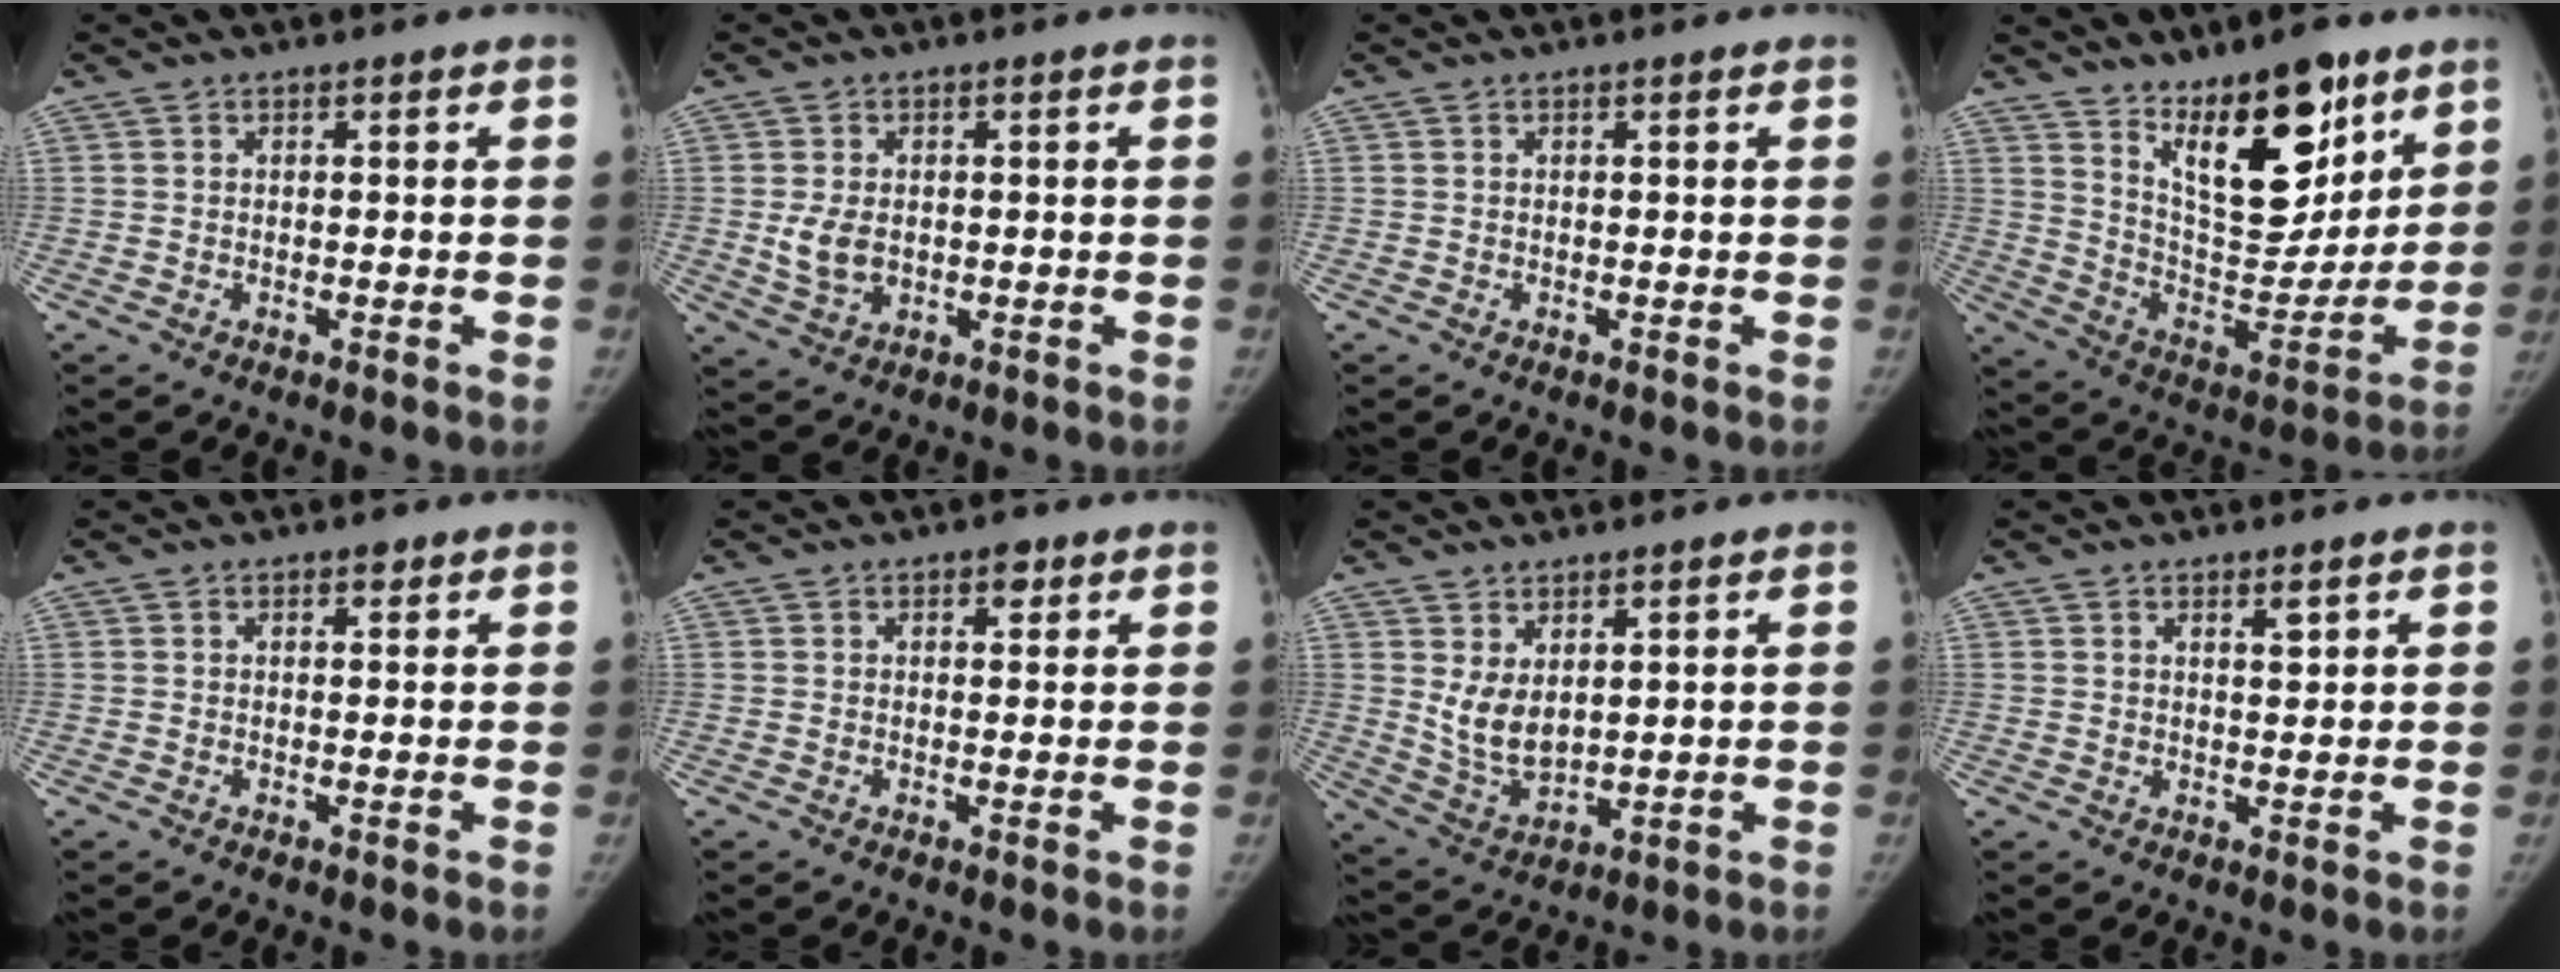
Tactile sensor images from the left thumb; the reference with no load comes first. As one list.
[{"total": 5.3, "force": [-0.1, 3.7, 3.7], "torque": [-0.064, -0.005, 0.006]}, {"total": 0.0}, {"total": 20.6, "force": [12.6, 8.7, 13.9], "torque": [-0.157, -0.092, 0.217]}, {"total": 1.1, "force": [0.7, 0.6, 0.6], "torque": [-0.003, -0.002, 0.007]}, {"total": 2.0, "force": [1.1, 1.2, 1.2], "torque": [-0.005, -0.003, 0.013]}, {"total": 7.1, "force": [2.5, 4.1, 5.3], "torque": [-0.084, -0.027, 0.065]}, {"total": 2.1, "force": [1.3, 0.7, 1.5], "torque": [-0.018, -0.010, 0.022]}]